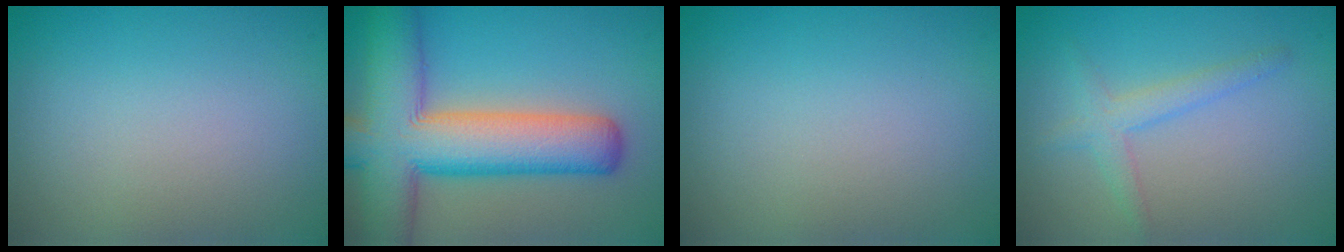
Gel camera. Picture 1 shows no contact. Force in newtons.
{"total": 11.5, "press": 11.5, "slide": 0.5}
{"total": 0.0}
{"total": 2.0, "press": 2.0, "slide": 0.1}